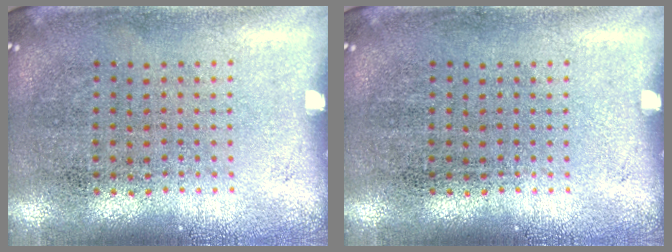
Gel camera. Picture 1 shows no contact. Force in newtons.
{"total": 0.0}